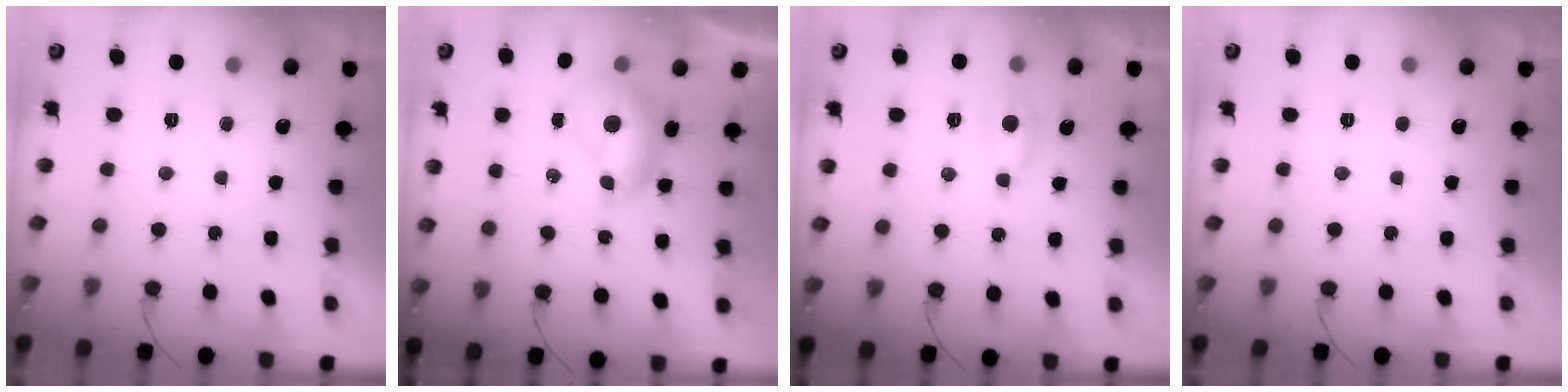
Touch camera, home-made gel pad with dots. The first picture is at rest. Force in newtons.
{"total": 6.5, "press": 6.5, "slide": 0.7}
{"total": 3.4, "press": 3.4, "slide": 0.4}
{"total": 0.0}